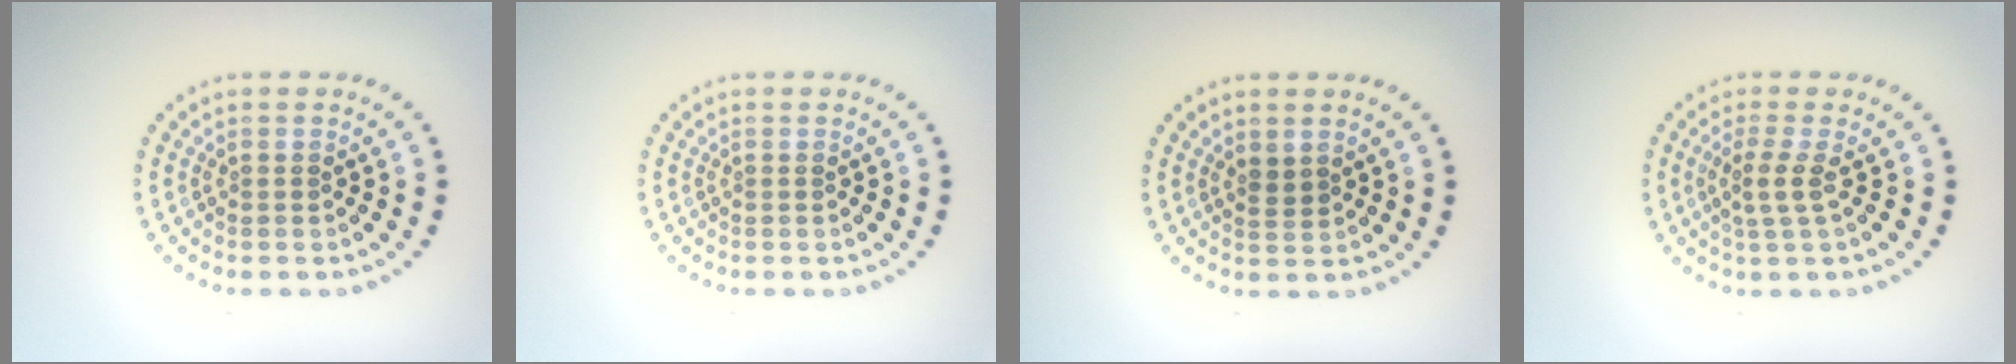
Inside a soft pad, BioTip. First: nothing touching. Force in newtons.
{"total": 0.0}
{"total": 1.1, "press": 1.0, "slide": 0.6}
{"total": 2.0, "press": 1.6, "slide": 1.3}